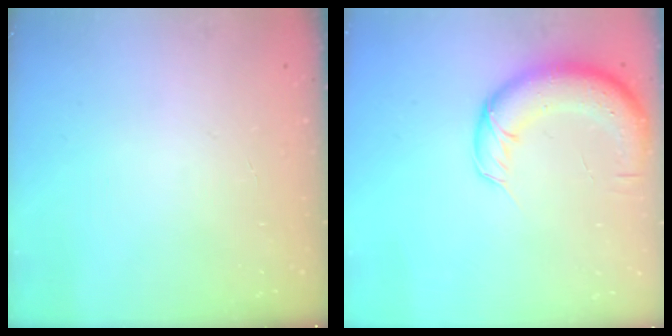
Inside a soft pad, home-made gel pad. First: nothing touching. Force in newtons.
{"total": 13.2, "press": 12.8, "slide": 3.0}